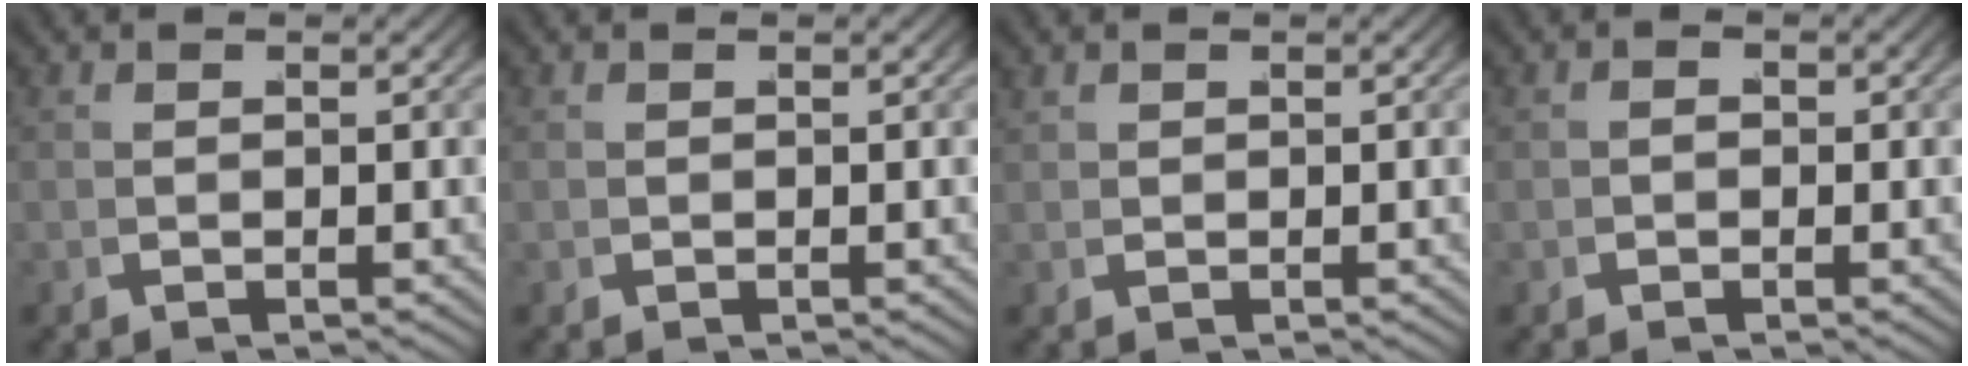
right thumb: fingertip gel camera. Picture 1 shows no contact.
{"total": 0.0}
{"total": 0.7, "force": [0.6, 0.3, 0.1], "torque": [0.001, -0.001, 0.016]}
{"total": 0.6, "force": [-0.2, 0.6, 0.2], "torque": [-0.003, 0.002, -0.006]}